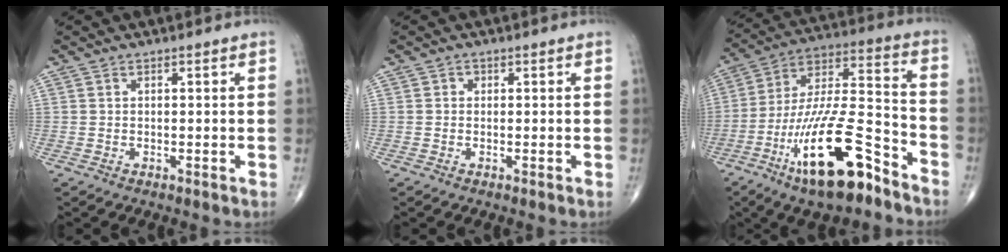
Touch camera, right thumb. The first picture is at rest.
{"total": 0.8, "force": [0.1, 0.7, 0.3], "torque": [0.002, 0.002, 0.000]}
{"total": 22.2, "force": [-12.5, 7.0, 17.0], "torque": [-0.317, 0.073, -0.218]}